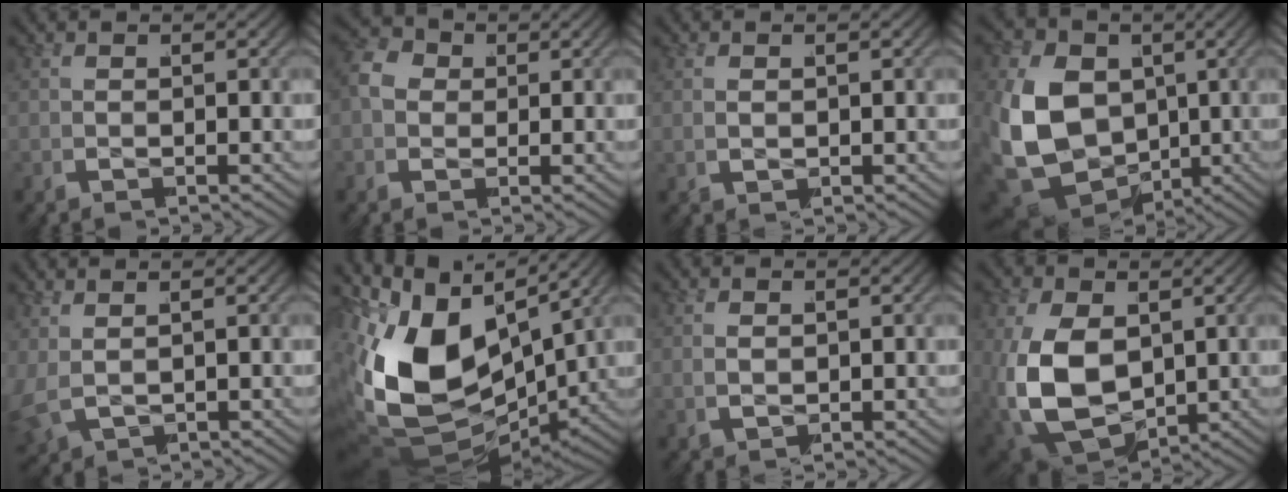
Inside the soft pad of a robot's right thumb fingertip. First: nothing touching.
{"total": 6.1, "force": [1.0, 5.1, 3.0], "torque": [-0.073, -0.010, 0.010]}
{"total": 0.6, "force": [0.2, 0.5, 0.3], "torque": [-0.006, 0.002, 0.006]}
{"total": 19.3, "force": [-1.9, 15.5, 11.3], "torque": [-0.272, -0.064, -0.021]}
{"total": 1.2, "force": [0.5, 1.0, 0.4], "torque": [-0.032, 0.000, 0.017]}
{"total": 16.8, "force": [-2.1, 11.1, 12.4], "torque": [-0.282, -0.055, -0.007]}
{"total": 0.9, "force": [0.2, 0.7, 0.5], "torque": [-0.012, 0.001, 0.007]}
{"total": 13.8, "force": [-2.1, 10.5, 8.6], "torque": [-0.245, -0.071, -0.010]}